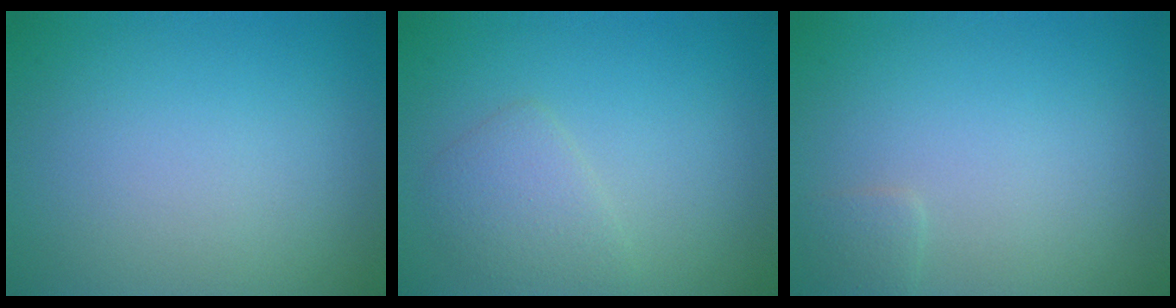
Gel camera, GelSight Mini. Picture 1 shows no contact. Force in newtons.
{"total": 2.2, "press": 2.2, "slide": 0.0}
{"total": 0.9, "press": 0.9, "slide": 0.1}